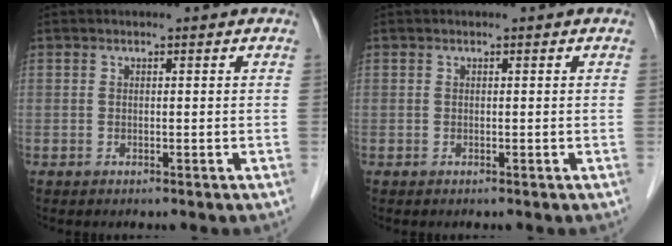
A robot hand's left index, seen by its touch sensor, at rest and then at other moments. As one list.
[{"total": 0.0}]